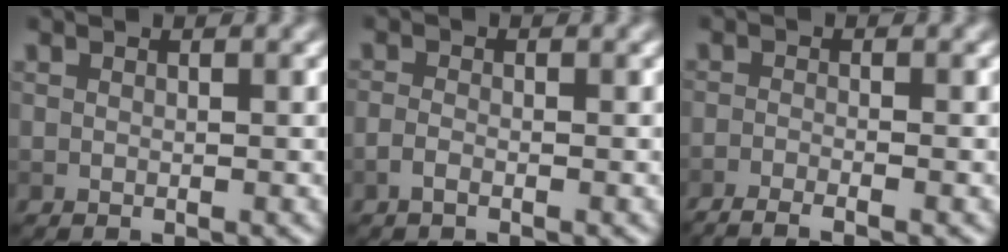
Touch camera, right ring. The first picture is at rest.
{"total": 1.1, "force": [-0.7, 0.4, 0.8], "torque": [-0.019, 0.000, -0.017]}
{"total": 3.3, "force": [-2.4, 0.7, 2.1], "torque": [-0.035, -0.002, -0.048]}